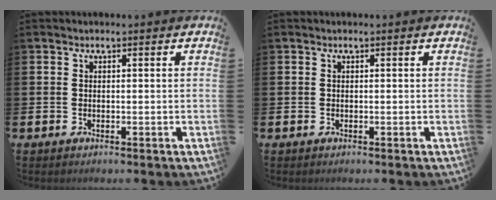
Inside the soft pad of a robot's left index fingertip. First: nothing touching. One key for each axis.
{"total": 0.0}